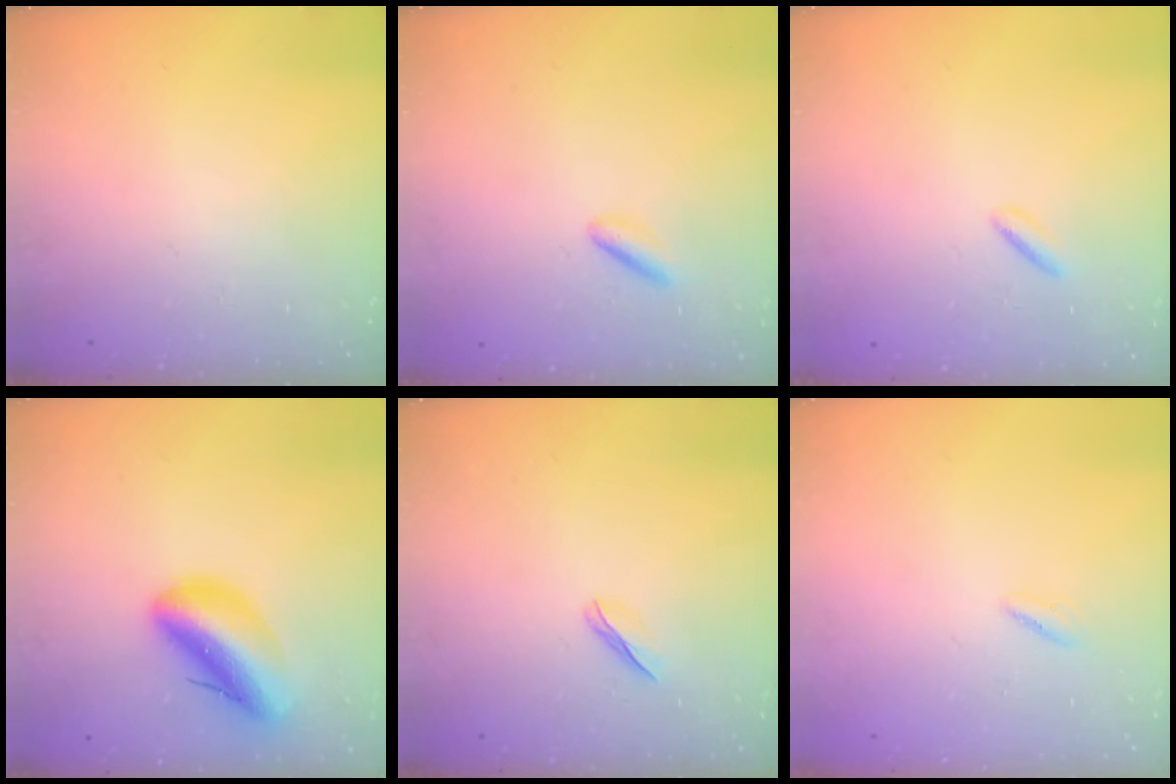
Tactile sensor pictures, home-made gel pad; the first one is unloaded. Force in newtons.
{"total": 2.8, "press": 2.7, "slide": 0.8}
{"total": 1.7, "press": 1.5, "slide": 0.7}
{"total": 13.6, "press": 13.1, "slide": 3.8}
{"total": 3.0, "press": 2.8, "slide": 1.0}
{"total": 2.3, "press": 2.2, "slide": 0.7}